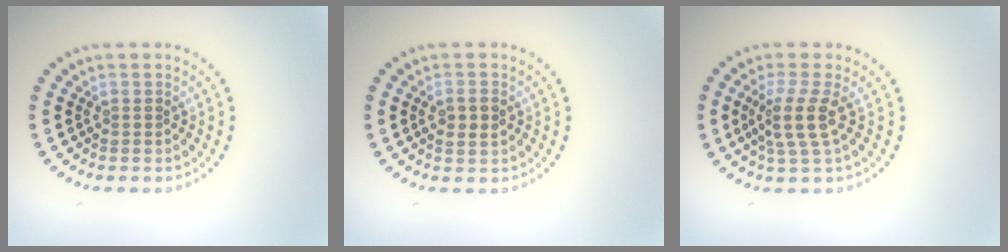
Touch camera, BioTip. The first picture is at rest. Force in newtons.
{"total": 2.1, "press": 2.1, "slide": 0.2}
{"total": 3.2, "press": 2.5, "slide": 2.0}